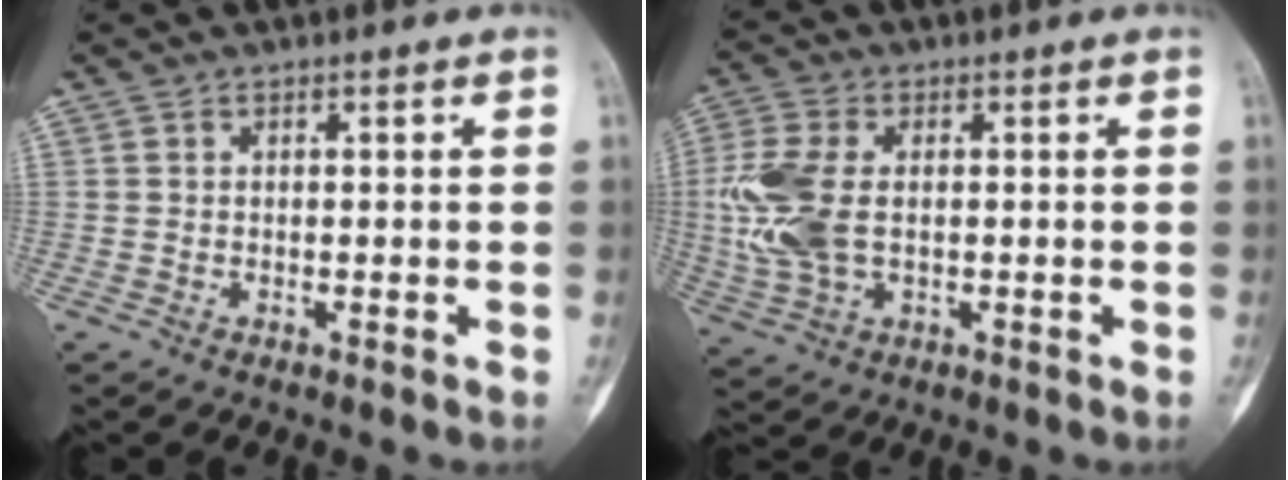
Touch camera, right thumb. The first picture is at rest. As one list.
[{"total": 11.1, "force": [0.2, 6.7, 8.9], "torque": [-0.217, 0.003, 0.008]}]